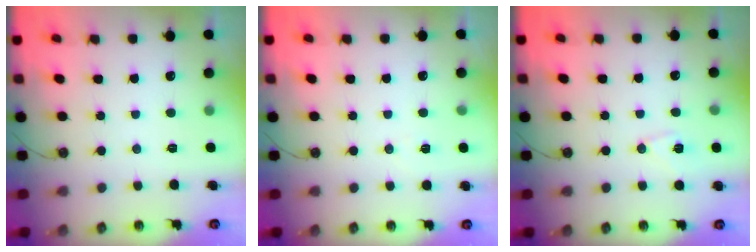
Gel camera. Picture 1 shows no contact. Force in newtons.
{"total": 3.9, "press": 3.7, "slide": 1.0}
{"total": 7.1, "press": 6.8, "slide": 1.9}